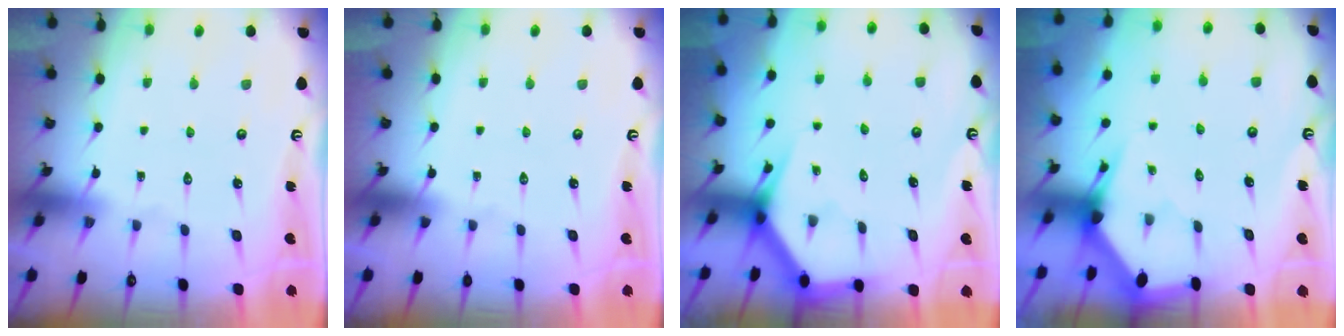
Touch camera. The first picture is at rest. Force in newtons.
{"total": 0.0}
{"total": 3.4, "press": 3.4, "slide": 0.3}
{"total": 2.8, "press": 2.8, "slide": 0.1}